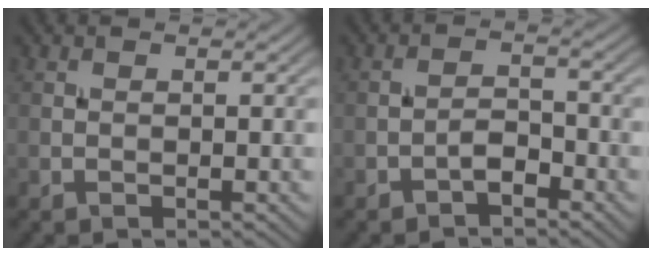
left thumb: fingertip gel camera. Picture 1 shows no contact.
{"total": 2.5, "force": [-1.8, 1.0, 1.4], "torque": [-0.022, 0.008, -0.039]}